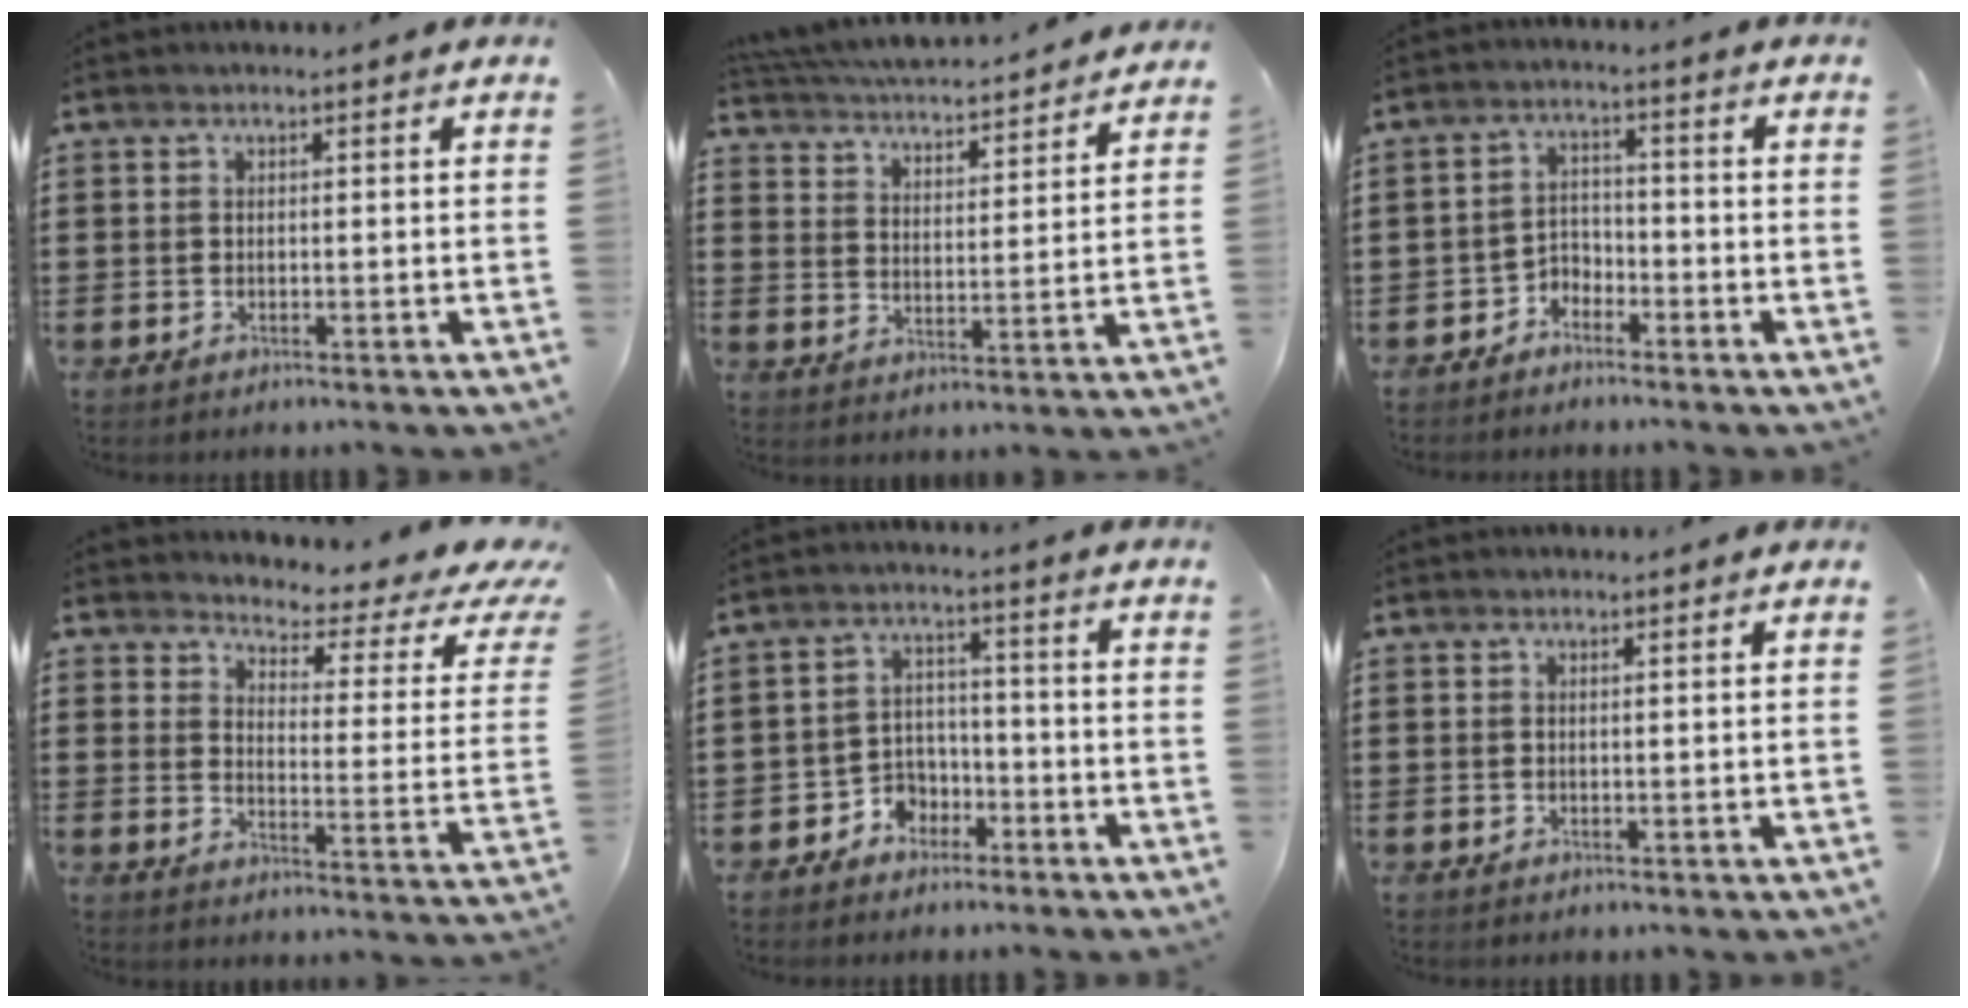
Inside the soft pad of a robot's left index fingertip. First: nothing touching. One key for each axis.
{"total": 4.6, "fx": 4.5, "fy": -0.1, "fz": 0.5, "tx": -0.036, "ty": -0.038, "tz": 0.074}
{"total": 3.3, "fx": -3.1, "fy": 1.2, "fz": 0.1, "tx": -0.012, "ty": 0.005, "tz": -0.068}
{"total": 3.6, "fx": 2.7, "fy": 1.0, "fz": 2.1, "tx": -0.042, "ty": -0.030, "tz": 0.035}
{"total": 4.4, "fx": -3.0, "fy": 3.1, "fz": 0.7, "tx": -0.023, "ty": 0.012, "tz": -0.062}
{"total": 0.6, "fx": 0.3, "fy": -0.1, "fz": 0.5, "tx": -0.010, "ty": -0.002, "tz": 0.007}